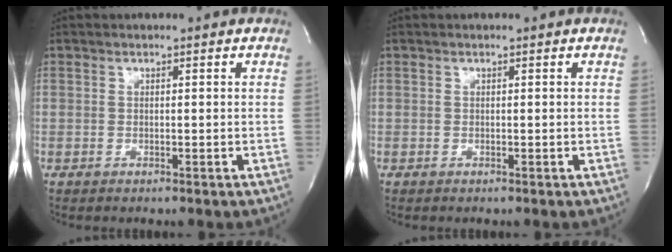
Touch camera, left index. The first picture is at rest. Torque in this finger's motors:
{"motor_torque": [0.00, 0.00, 0.01, 0.00]}